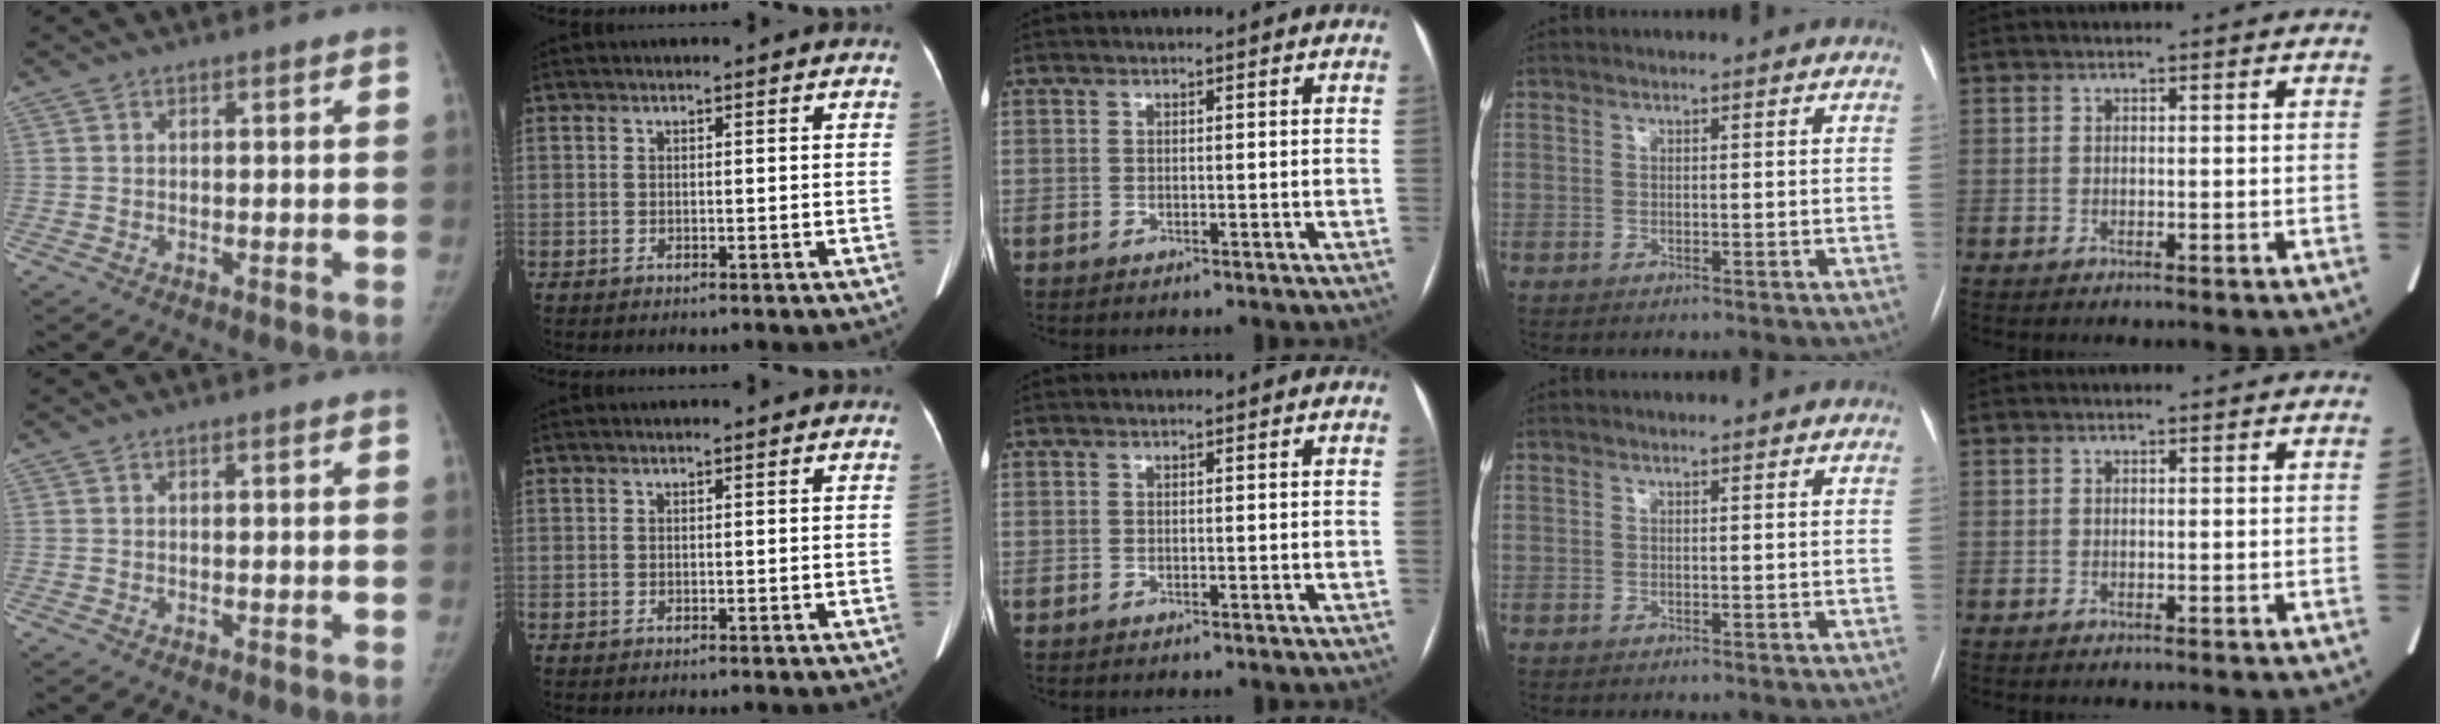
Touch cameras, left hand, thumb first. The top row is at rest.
{}